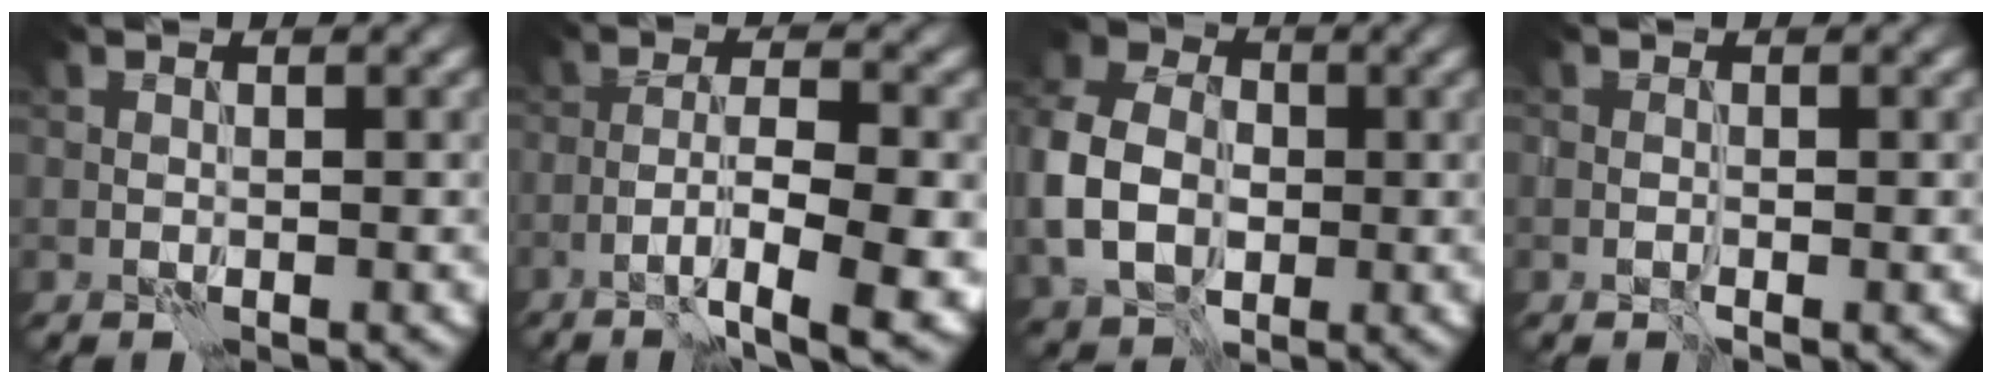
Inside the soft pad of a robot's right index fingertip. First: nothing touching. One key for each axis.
{"total": 8.9, "fx": -4.0, "fy": 2.3, "fz": 7.6, "tx": -0.124, "ty": -0.004, "tz": -0.059}
{"total": 8.6, "fx": -1.0, "fy": 6.7, "fz": 5.2, "tx": -0.132, "ty": 0.000, "tz": -0.032}
{"total": 0.9, "fx": -0.3, "fy": 0.5, "fz": 0.7, "tx": -0.013, "ty": 0.000, "tz": -0.008}